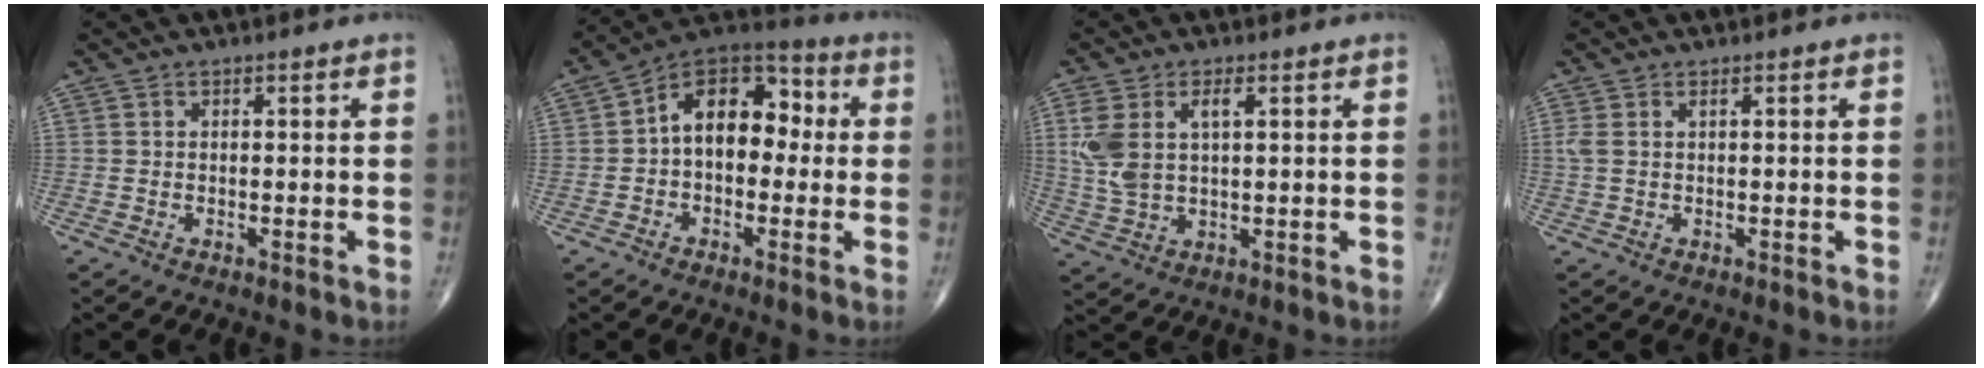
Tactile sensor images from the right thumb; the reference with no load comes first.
{"total": 13.1, "force": [0.5, 8.5, 9.9], "torque": [-0.113, 0.040, -0.010]}
{"total": 8.8, "force": [2.3, 4.5, 7.3], "torque": [-0.166, 0.004, 0.052]}
{"total": 2.0, "force": [0.6, 0.8, 1.7], "torque": [-0.056, 0.017, 0.018]}